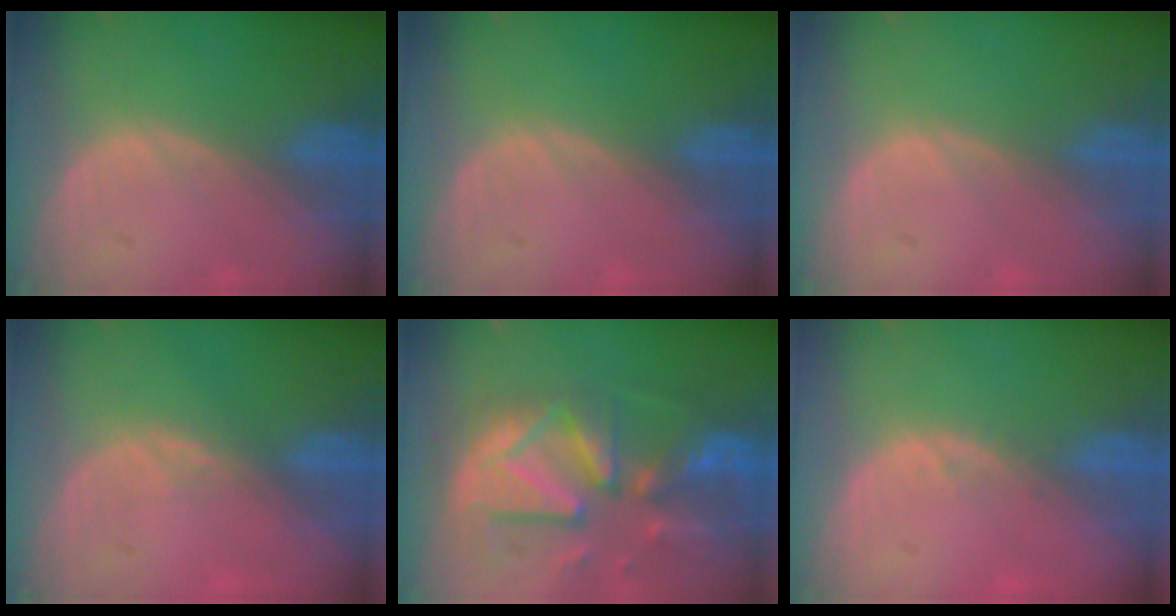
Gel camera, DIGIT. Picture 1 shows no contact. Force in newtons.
{"total": 0.0}
{"total": 0.0}
{"total": 1.1, "press": 1.0, "slide": 0.5}
{"total": 13.0, "press": 11.3, "slide": 6.4}
{"total": 1.0, "press": 0.9, "slide": 0.3}